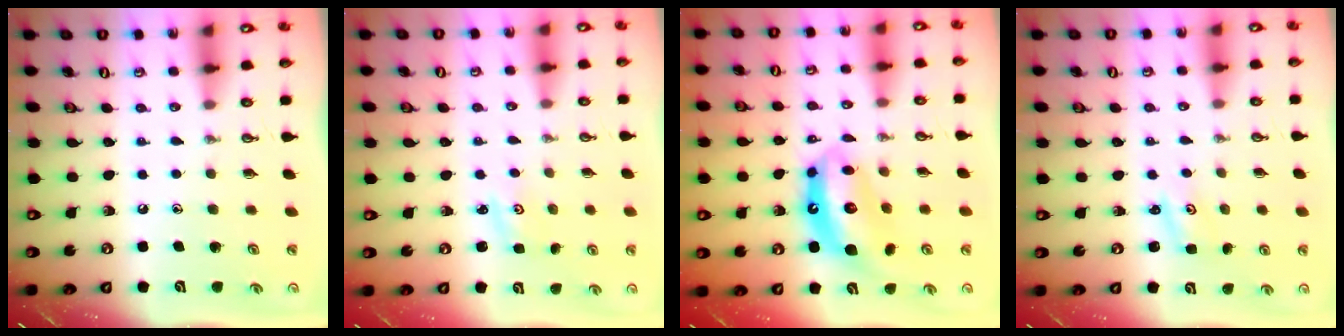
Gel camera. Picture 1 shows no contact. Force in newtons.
{"total": 1.0, "press": 0.9, "slide": 0.2}
{"total": 12.8, "press": 12.7, "slide": 1.0}
{"total": 1.4, "press": 1.4, "slide": 0.2}